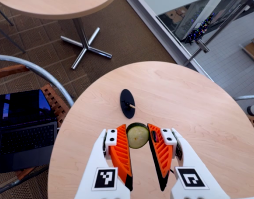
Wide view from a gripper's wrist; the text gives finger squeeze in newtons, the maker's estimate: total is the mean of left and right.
{"total": 7.6, "left": 7.2, "right": 7.9}